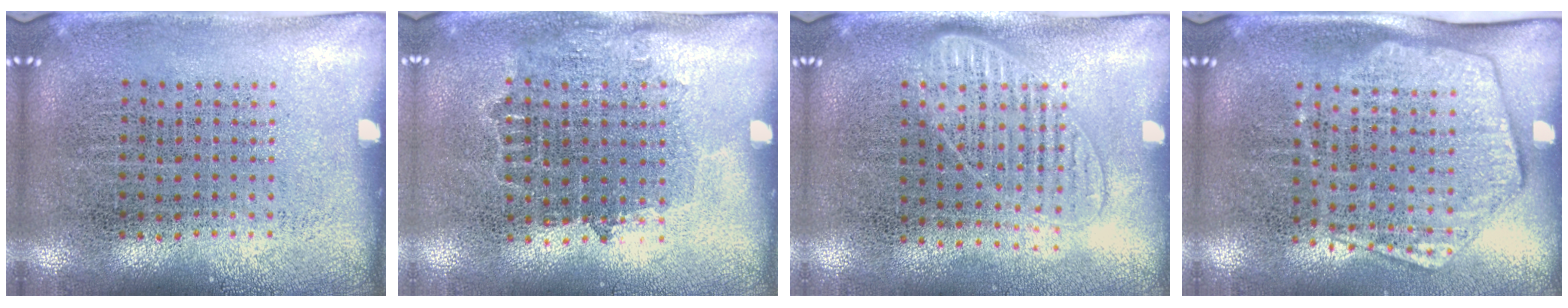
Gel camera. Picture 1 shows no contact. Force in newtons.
{"total": 0.8, "press": 0.7, "slide": 0.3}
{"total": 1.3, "press": 1.2, "slide": 0.5}
{"total": 1.8, "press": 1.6, "slide": 0.8}